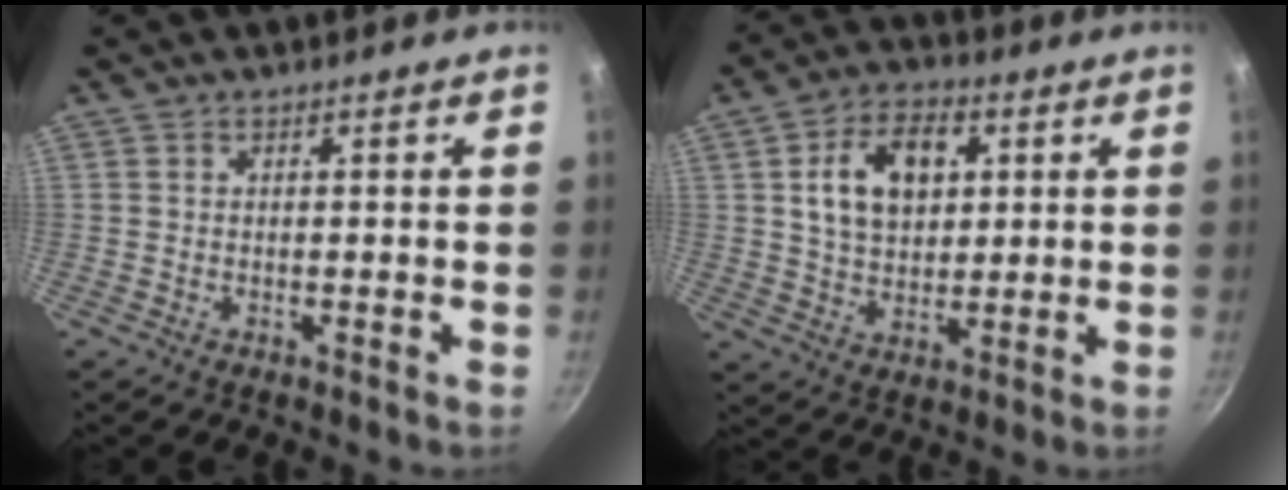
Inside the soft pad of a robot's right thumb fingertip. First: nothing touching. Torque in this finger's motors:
{"motor_torque": [-0.97, 1.57, 0.84, -0.11, 0.10]}